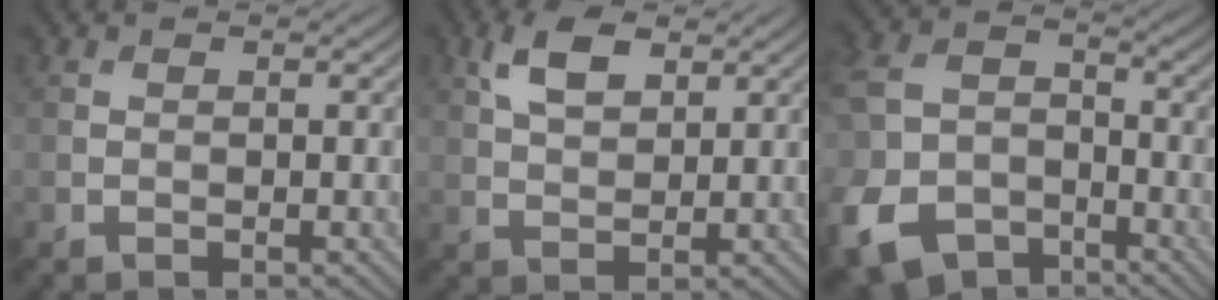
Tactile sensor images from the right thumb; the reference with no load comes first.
{"total": 5.2, "force": [2.7, 2.6, 3.6], "torque": [-0.081, 0.005, 0.053]}
{"total": 13.5, "force": [-6.8, 9.6, 6.7], "torque": [-0.209, -0.050, -0.129]}